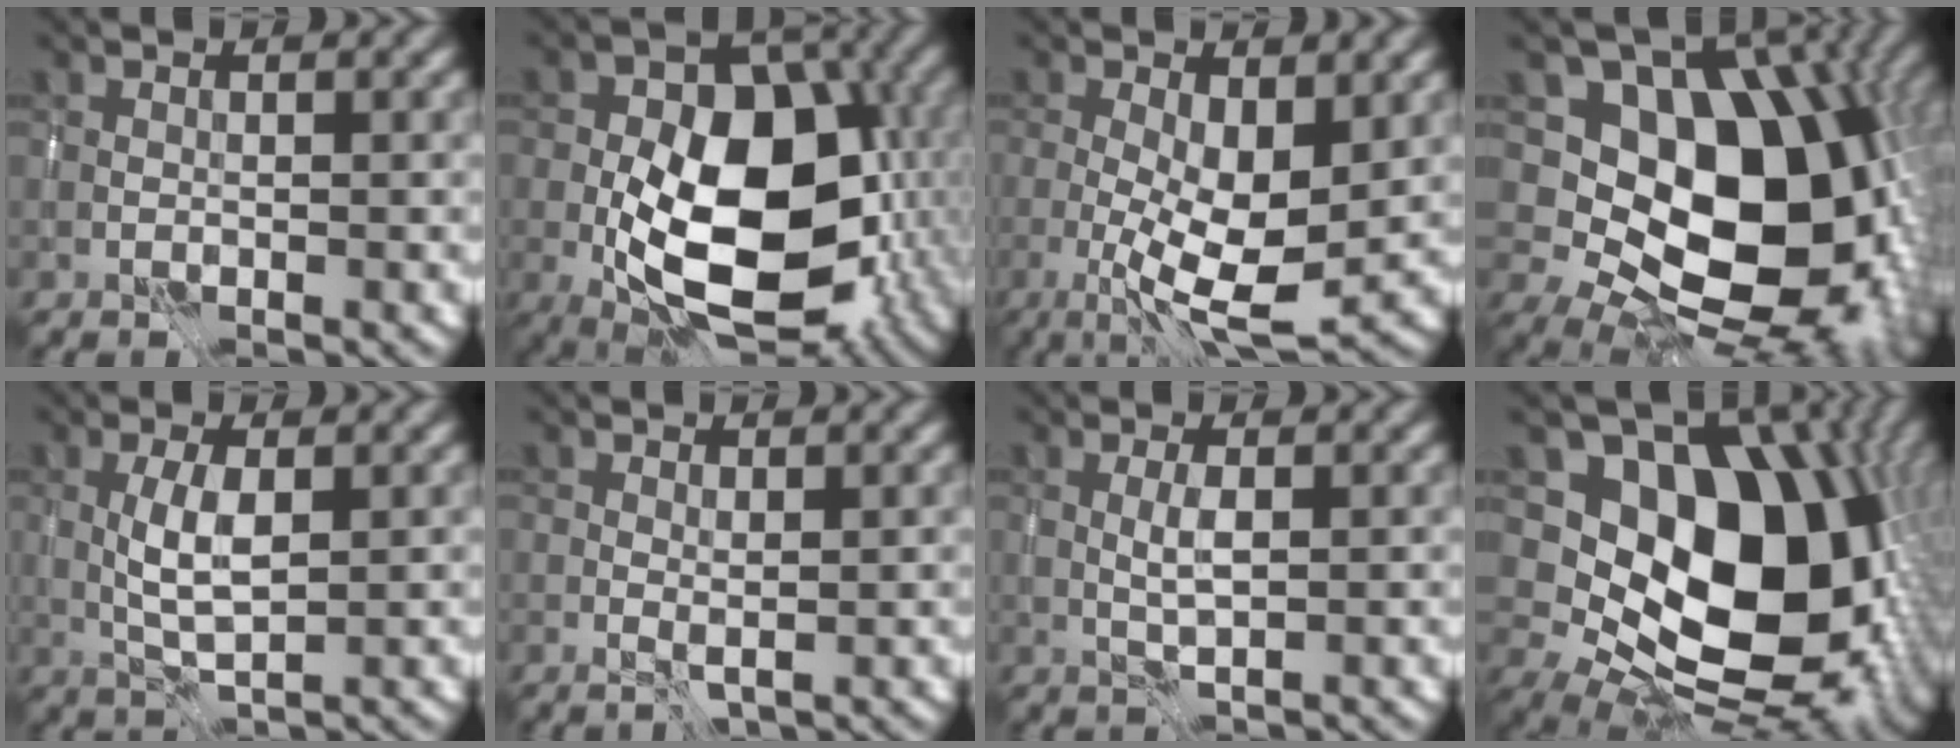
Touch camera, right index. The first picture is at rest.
{"total": 14.5, "force": [-2.9, 9.1, 11.0], "torque": [-0.164, -0.016, -0.049]}
{"total": 7.6, "force": [-0.7, 2.8, 7.0], "torque": [-0.121, -0.012, -0.013]}
{"total": 15.3, "force": [0.1, 10.8, 10.9], "torque": [-0.123, -0.023, 0.004]}
{"total": 3.1, "force": [-0.1, 1.0, 3.0], "torque": [-0.061, 0.002, -0.002]}
{"total": 0.6, "force": [0.1, 0.0, 0.6], "torque": [-0.010, -0.003, 0.001]}
{"total": 1.5, "force": [0.0, 0.2, 1.5], "torque": [-0.032, 0.001, -0.001]}
{"total": 15.4, "force": [1.1, 11.3, 10.4], "torque": [-0.137, -0.026, 0.018]}